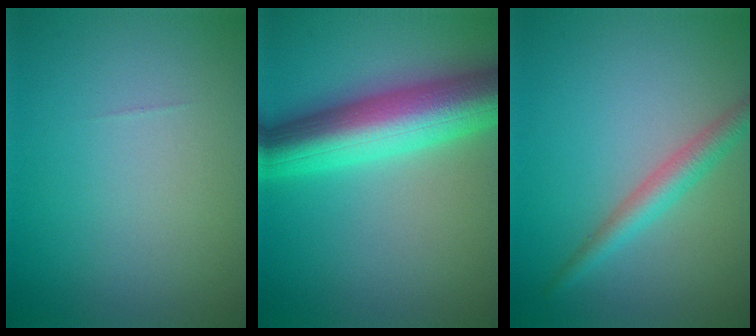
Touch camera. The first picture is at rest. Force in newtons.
{"total": 10.2, "press": 10.2, "slide": 0.4}
{"total": 2.8, "press": 2.8, "slide": 0.0}